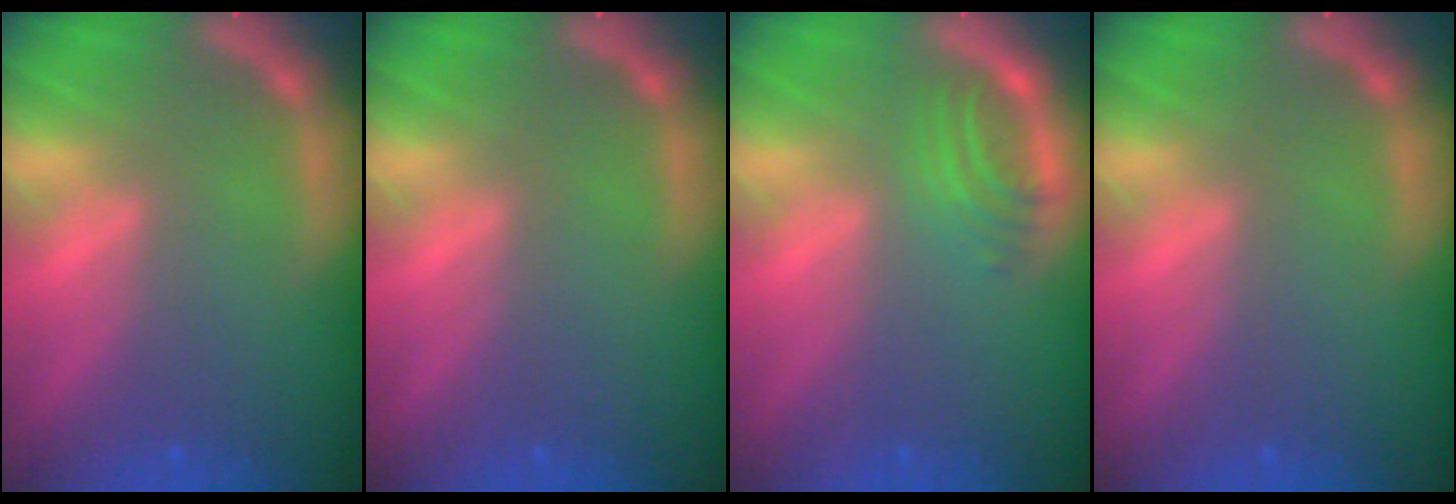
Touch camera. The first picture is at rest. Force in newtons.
{"total": 0.0}
{"total": 2.9}
{"total": 0.0}